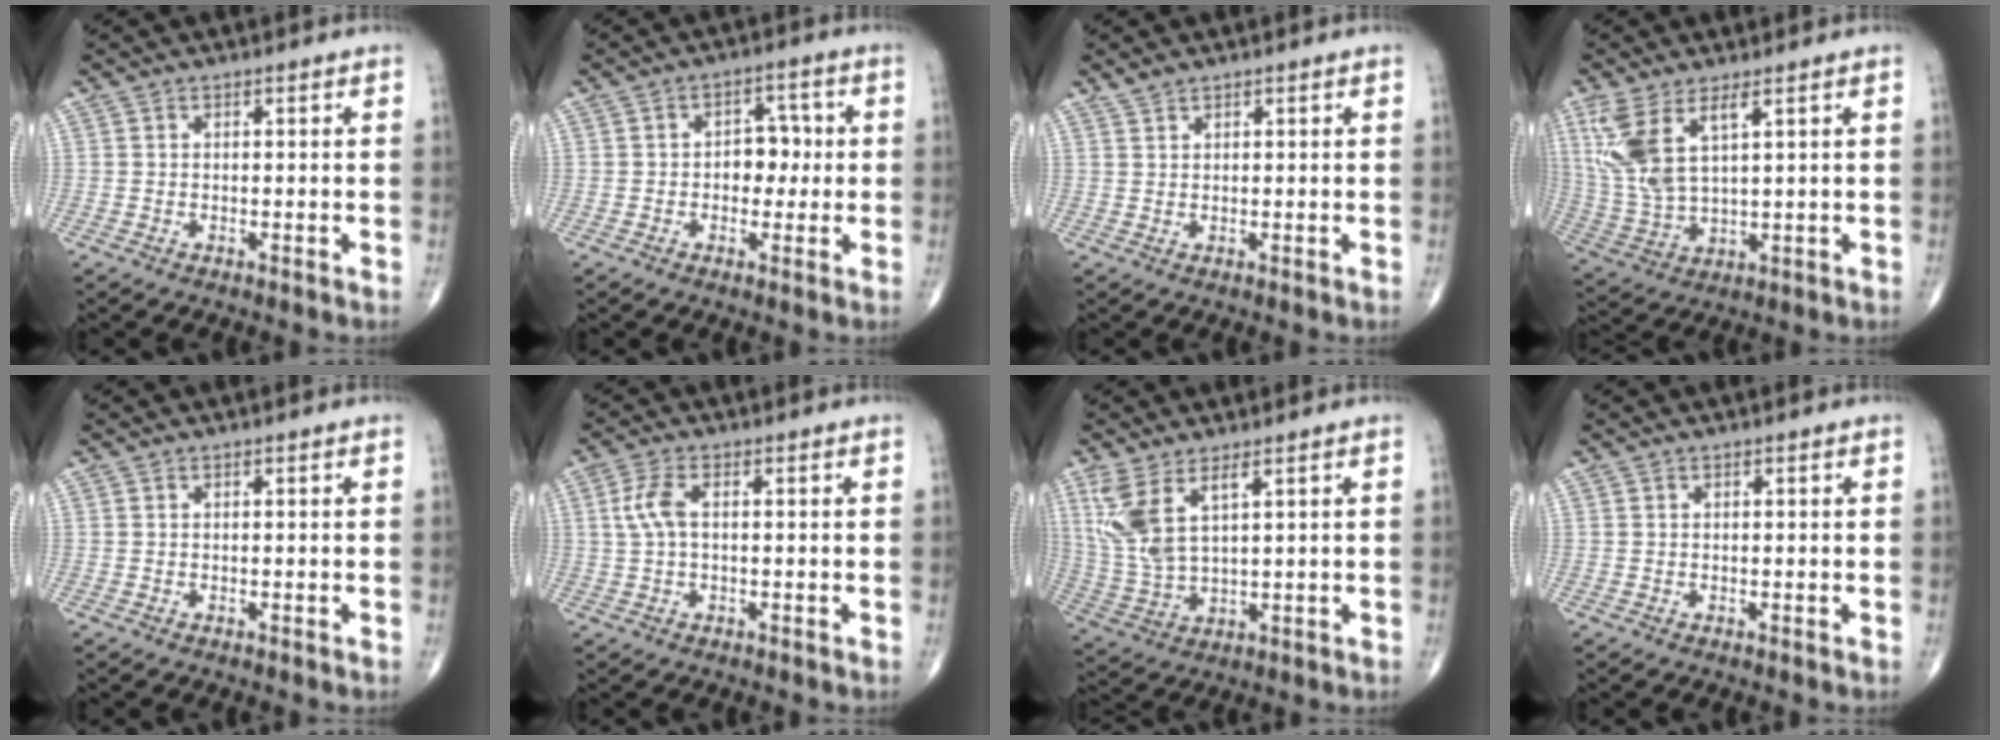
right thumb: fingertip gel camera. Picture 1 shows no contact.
{"total": 5.7, "force": [-0.1, 4.0, 4.0], "torque": [-0.024, 0.015, -0.007]}
{"total": 1.6, "force": [1.4, 0.5, 0.5], "torque": [-0.006, 0.002, 0.030]}
{"total": 10.7, "force": [4.8, 3.9, 8.7], "torque": [-0.201, -0.020, 0.111]}
{"total": 0.0}
{"total": 4.4, "force": [0.6, 2.0, 3.9], "torque": [-0.102, 0.010, 0.009]}
{"total": 9.4, "force": [4.5, 3.4, 7.5], "torque": [-0.174, -0.020, 0.104]}
{"total": 0.0}